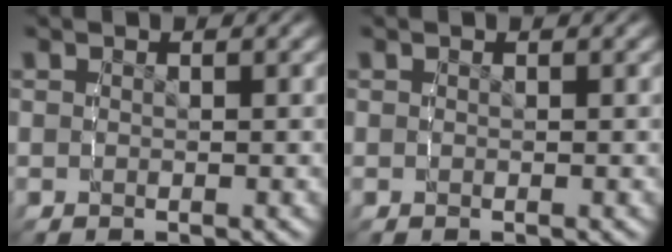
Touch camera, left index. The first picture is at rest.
{"total": 0.0}